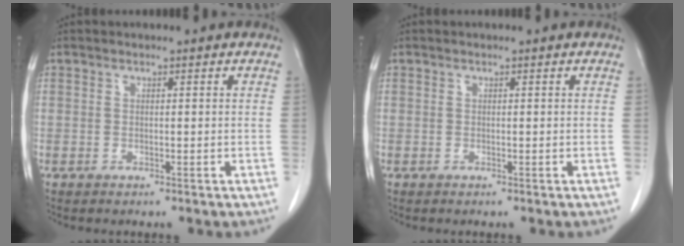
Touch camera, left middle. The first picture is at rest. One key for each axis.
{"total": 0.0}